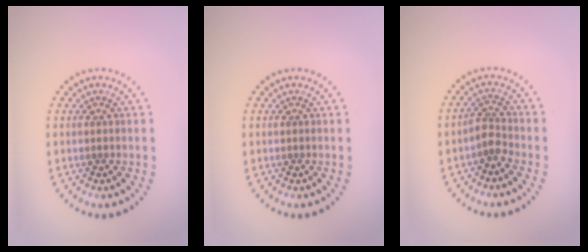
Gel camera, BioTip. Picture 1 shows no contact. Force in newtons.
{"total": 0.0}
{"total": 1.8, "press": 1.3, "slide": 1.3}